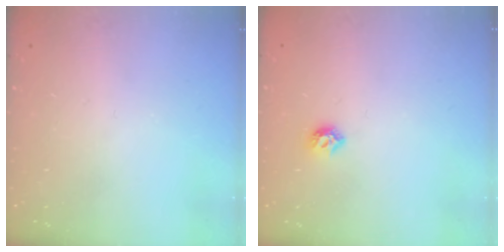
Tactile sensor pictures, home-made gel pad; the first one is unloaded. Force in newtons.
{"total": 5.5, "press": 5.4, "slide": 1.2}